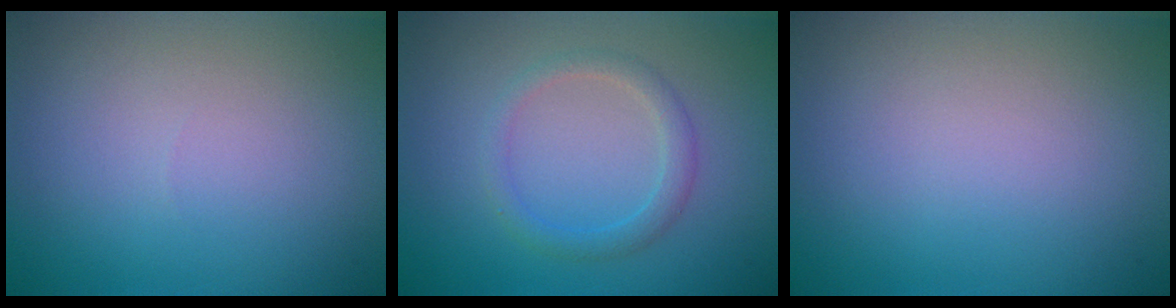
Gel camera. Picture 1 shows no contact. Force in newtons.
{"total": 2.0, "press": 2.0, "slide": 0.1}
{"total": 0.0}